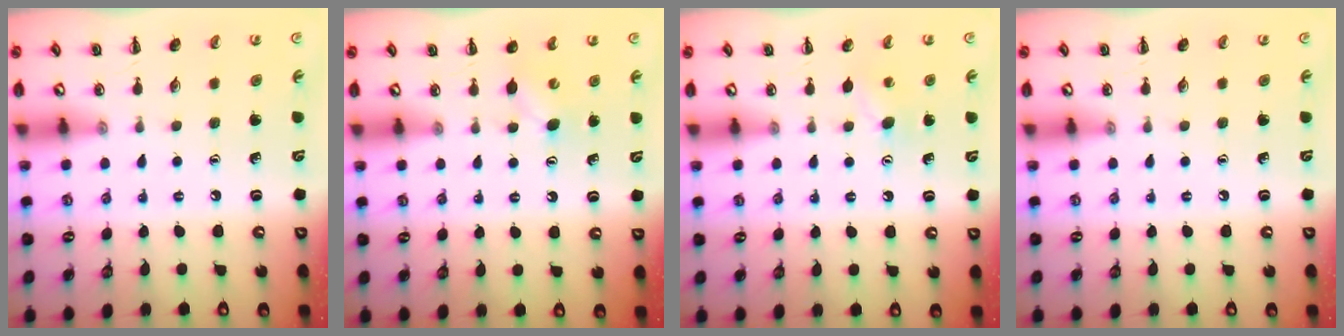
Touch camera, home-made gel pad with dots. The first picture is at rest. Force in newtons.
{"total": 3.8, "press": 3.7, "slide": 0.8}
{"total": 5.1, "press": 5.0, "slide": 0.9}
{"total": 0.0}